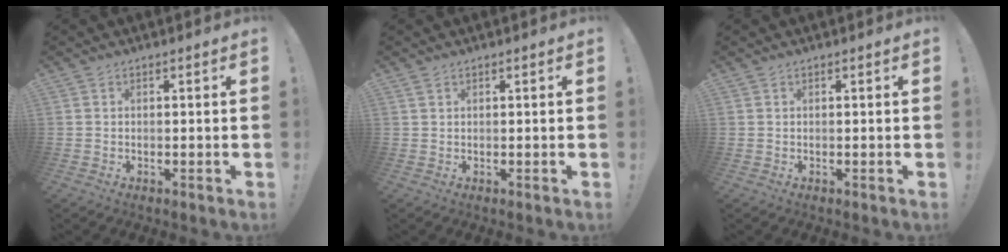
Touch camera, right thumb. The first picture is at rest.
{"total": 0.6, "force": [-0.3, -0.4, -0.3], "torque": [0.011, 0.002, -0.007]}
{"total": 0.0}